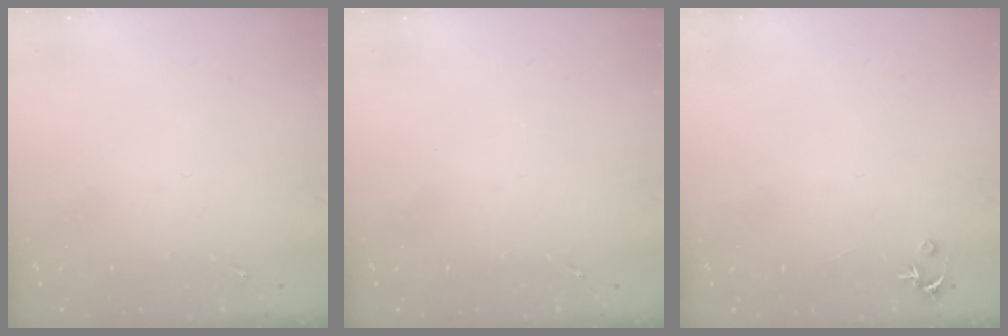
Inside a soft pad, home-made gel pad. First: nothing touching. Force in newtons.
{"total": 0.0}
{"total": 2.5, "press": 2.5, "slide": 0.2}